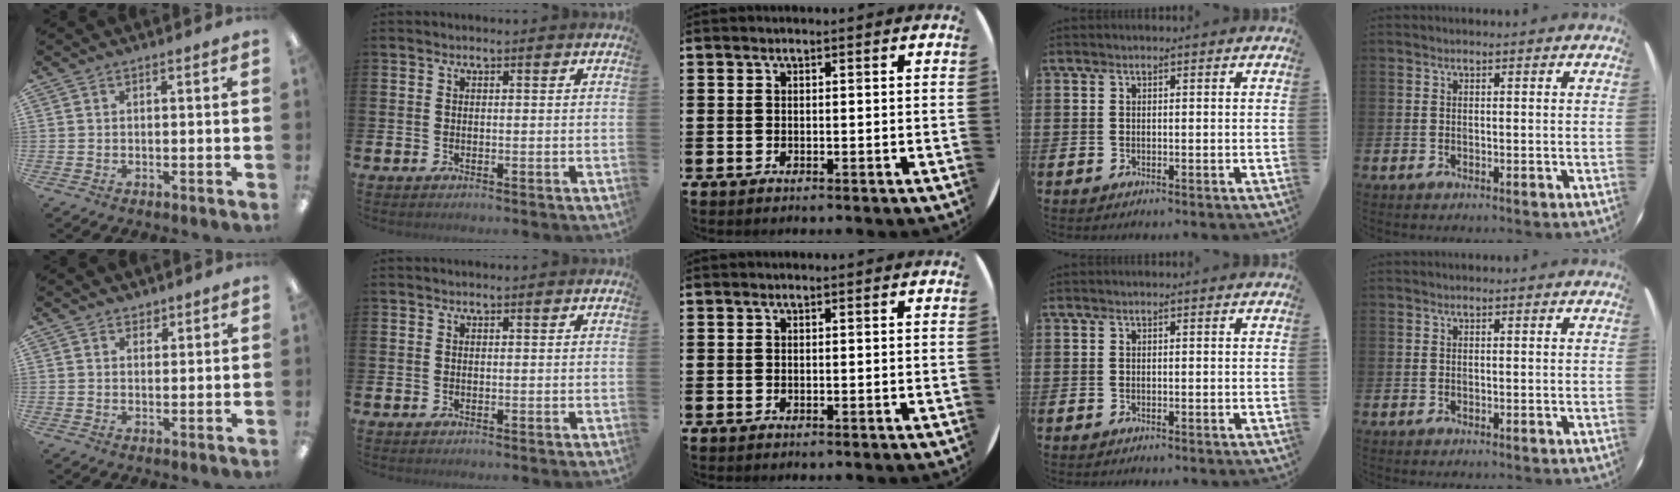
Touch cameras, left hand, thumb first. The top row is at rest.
{"thumb": {"total": 1.8, "force": [1.5, 0.9, 0.1], "torque": [0.006, -0.006, 0.028]}}